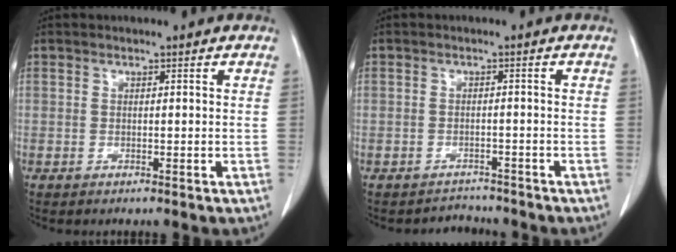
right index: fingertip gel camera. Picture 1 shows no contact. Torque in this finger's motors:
{"motor_torque": [-1.55, 0.33, -0.49, -0.21]}